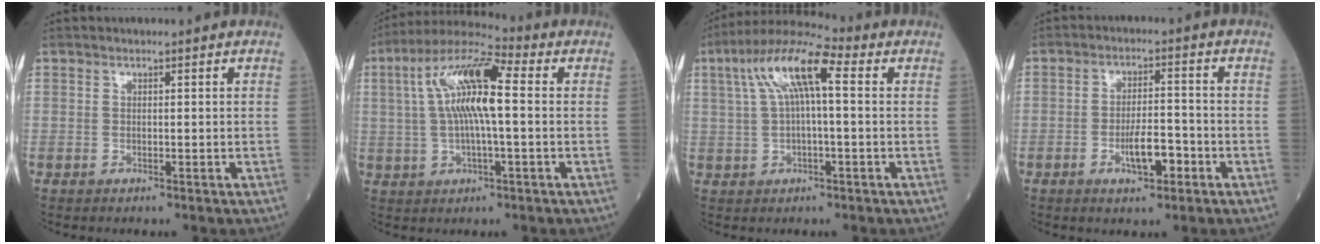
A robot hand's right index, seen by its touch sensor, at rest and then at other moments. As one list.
[{"total": 12.4, "force": [1.7, 2.4, 12.0], "torque": [-0.239, 0.026, 0.023]}, {"total": 10.6, "force": [2.8, 2.2, 10.0], "torque": [-0.202, 0.041, 0.048]}, {"total": 5.7, "force": [-2.4, 1.7, 4.9], "torque": [-0.089, 0.002, -0.040]}]